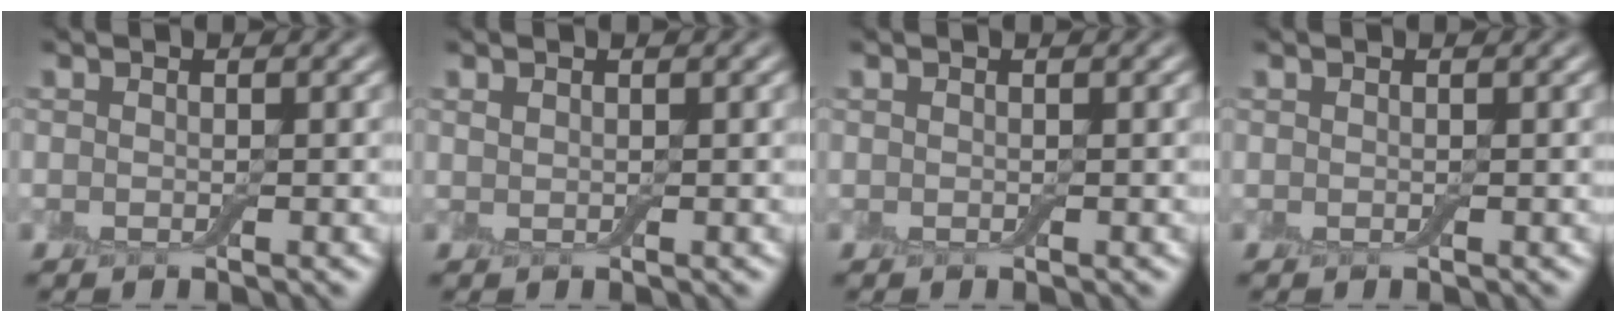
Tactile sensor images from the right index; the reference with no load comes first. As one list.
[{"total": 0.0}, {"total": 0.0}, {"total": 0.0}]